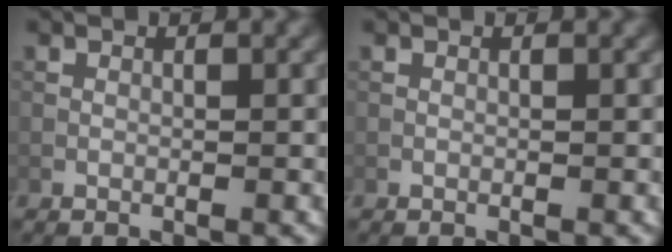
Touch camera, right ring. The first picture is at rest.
{"total": 0.0}